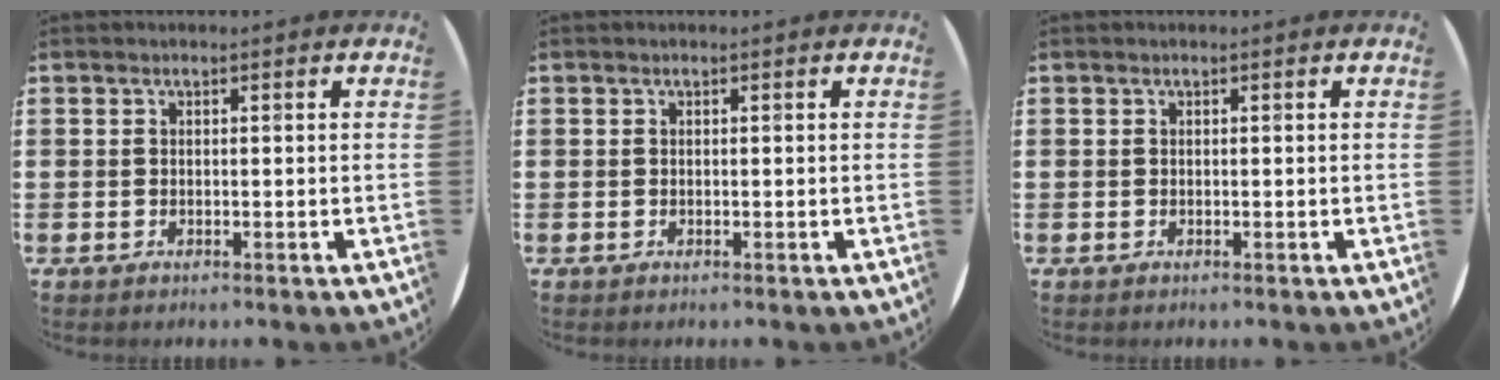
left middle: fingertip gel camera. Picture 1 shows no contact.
{"total": 0.0}
{"total": 0.0}